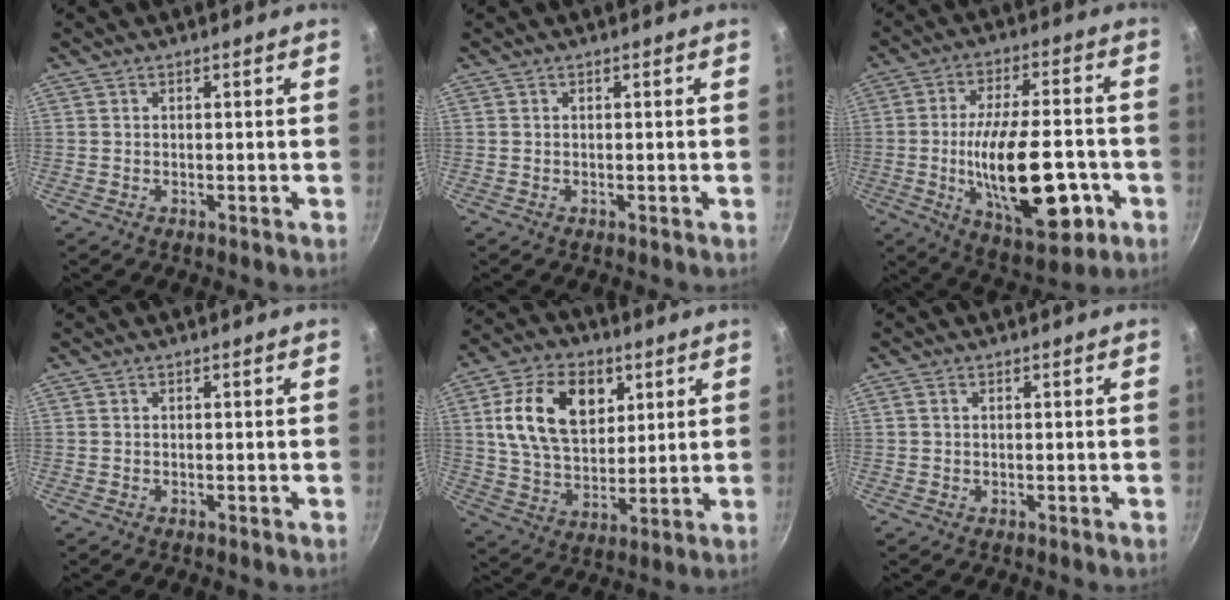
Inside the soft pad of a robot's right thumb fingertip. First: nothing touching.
{"total": 0.0}
{"total": 20.7, "force": [-5.2, 8.9, 18.0], "torque": [-0.274, 0.013, -0.072]}
{"total": 0.0}
{"total": 16.8, "force": [5.4, 11.2, 11.4], "torque": [-0.176, -0.009, 0.095]}
{"total": 0.7, "force": [0.3, 0.5, 0.5], "torque": [-0.009, 0.002, 0.006]}